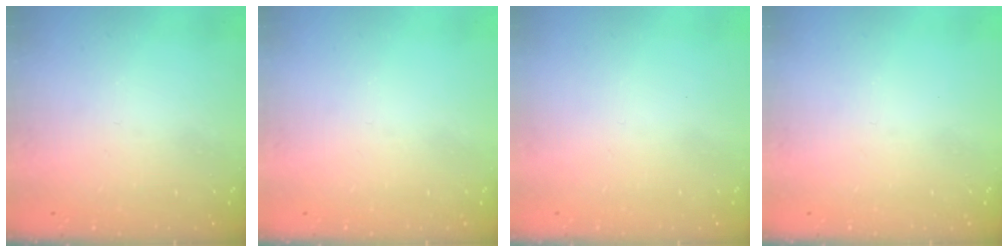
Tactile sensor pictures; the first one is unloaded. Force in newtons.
{"total": 0.0}
{"total": 1.5, "press": 1.5, "slide": 0.1}
{"total": 0.0}